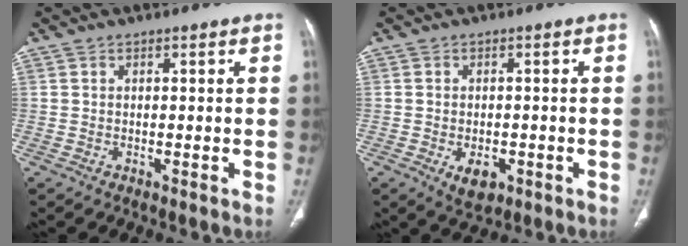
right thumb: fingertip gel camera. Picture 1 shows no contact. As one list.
[{"total": 4.6, "force": [-1.7, 2.8, 3.1], "torque": [-0.041, 0.002, -0.017]}]